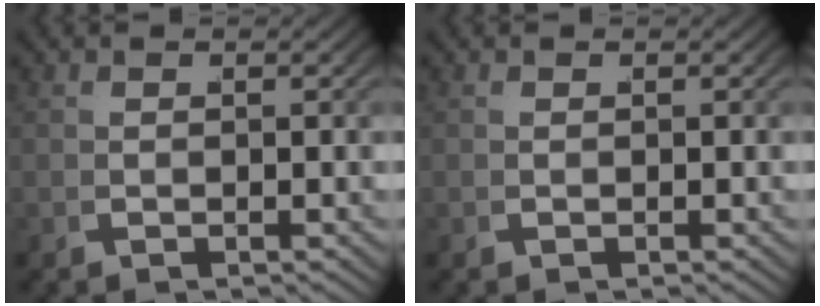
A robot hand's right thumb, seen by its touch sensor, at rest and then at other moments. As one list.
[{"total": 0.0}]